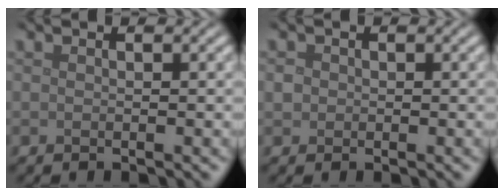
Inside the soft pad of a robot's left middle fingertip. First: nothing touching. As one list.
[{"total": 1.0, "force": [0.0, 0.9, 0.2], "torque": [0.001, -0.002, -0.003]}]